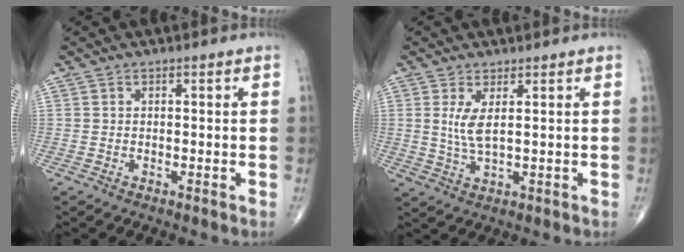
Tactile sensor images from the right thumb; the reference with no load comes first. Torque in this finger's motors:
{"motor_torque": [-0.08, 0.07, 0.49, 0.09, 0.01]}